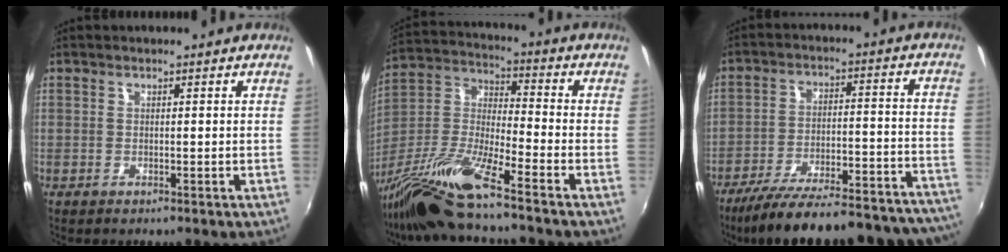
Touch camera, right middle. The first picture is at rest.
{"total": 14.2, "force": [-11.1, -0.5, 8.8], "torque": [-0.178, -0.016, -0.224]}
{"total": 32.7, "force": [-29.6, 5.1, 13.0], "torque": [-0.192, -0.031, -0.392]}